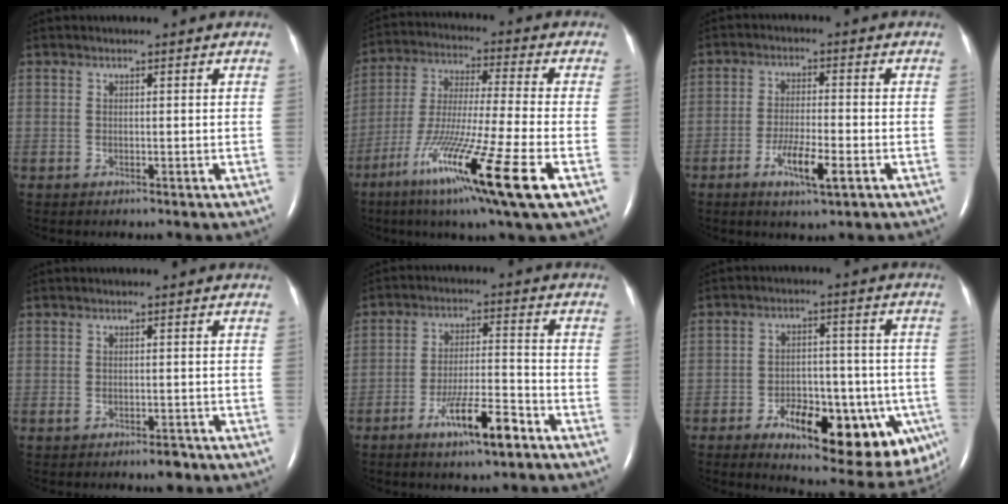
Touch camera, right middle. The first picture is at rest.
{"total": 19.0, "force": [-8.9, -0.4, 16.7], "torque": [-0.318, -0.053, -0.163]}
{"total": 6.3, "force": [-2.9, 0.9, 5.5], "torque": [-0.107, -0.008, -0.048]}
{"total": 2.2, "force": [-1.5, 0.3, 1.5], "torque": [-0.027, -0.002, -0.022]}
{"total": 8.8, "force": [-5.3, 1.0, 7.0], "torque": [-0.127, -0.006, -0.089]}
{"total": 19.2, "force": [-8.8, 7.7, 15.2], "torque": [-0.146, 0.010, -0.108]}